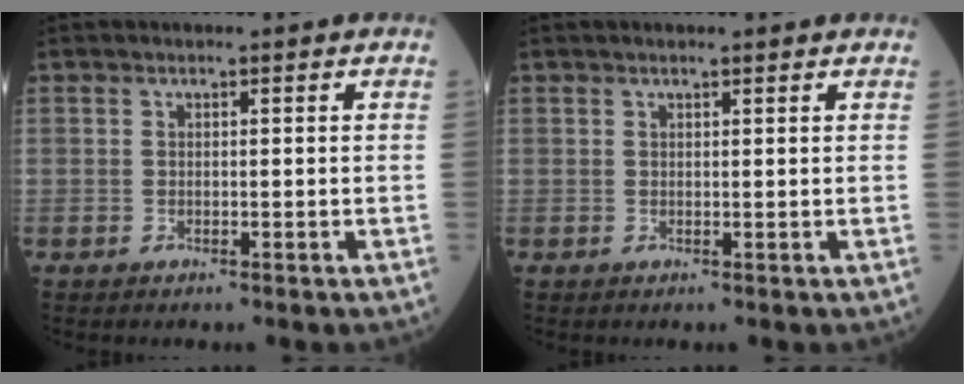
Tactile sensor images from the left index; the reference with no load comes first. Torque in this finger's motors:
{"motor_torque": [-0.14, 0.13, -0.11, -0.01]}